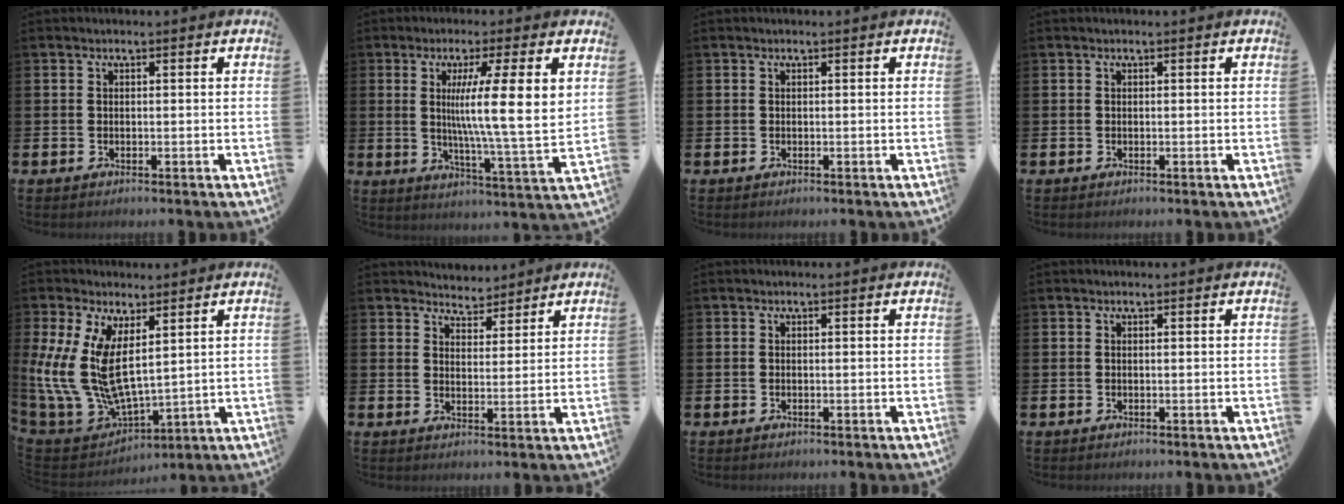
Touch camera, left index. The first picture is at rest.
{"total": 9.8, "force": [3.7, 0.2, 9.1], "torque": [-0.148, -0.034, 0.051]}
{"total": 0.0}
{"total": 0.0}
{"total": 11.1, "force": [3.8, 6.0, 8.6], "torque": [-0.214, -0.031, 0.075]}
{"total": 4.0, "force": [3.8, 1.1, -0.3], "torque": [-0.005, -0.019, 0.069]}
{"total": 0.0}
{"total": 0.0}